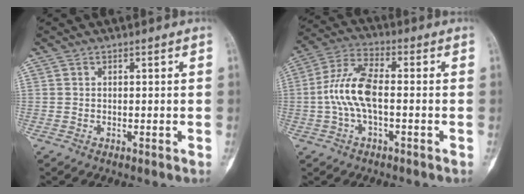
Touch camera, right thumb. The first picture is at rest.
{"total": 9.9, "force": [-1.0, 4.1, 9.0], "torque": [-0.202, 0.032, -0.024]}